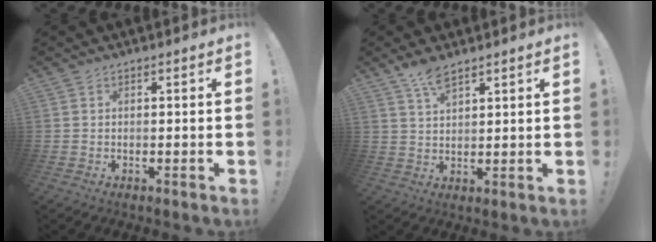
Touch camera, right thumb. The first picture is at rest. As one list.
[{"total": 5.3, "force": [4.0, 1.4, 3.1], "torque": [-0.059, -0.020, 0.071]}]